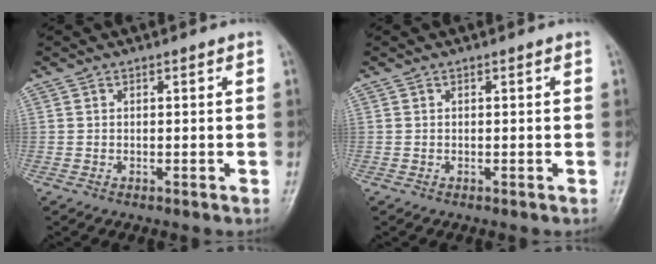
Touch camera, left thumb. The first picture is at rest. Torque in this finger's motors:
{"motor_torque": [0.01, 0.01, -0.06, -0.01, 0.00]}